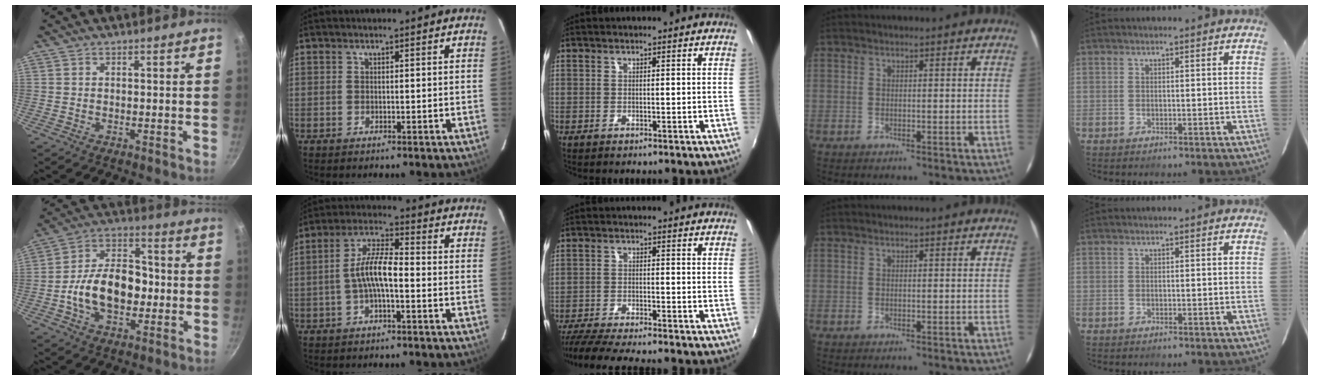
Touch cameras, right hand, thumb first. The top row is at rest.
{"thumb": {"total": 15.9, "force": [-2.5, 10.4, 11.8], "torque": [-0.163, 0.038, -0.053]}, "index": {"total": 7.4, "force": [-1.8, 1.8, 6.9], "torque": [-0.142, 0.015, -0.033]}, "middle": {"total": 9.9, "force": [-8.9, 0.3, 4.3], "torque": [-0.106, -0.025, -0.152]}}